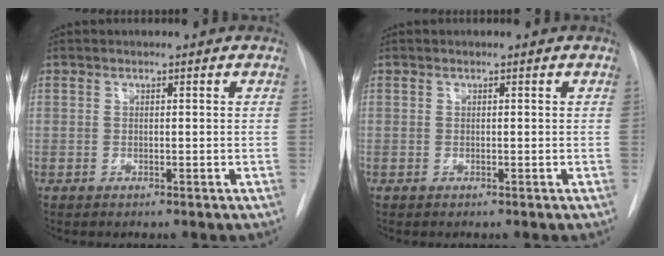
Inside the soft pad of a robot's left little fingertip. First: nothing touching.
{"total": 0.0}